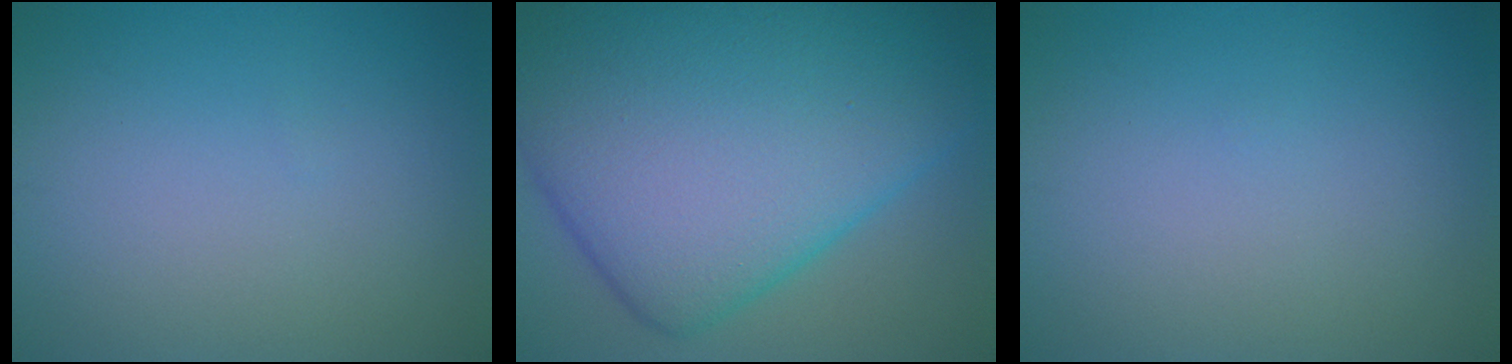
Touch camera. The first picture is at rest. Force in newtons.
{"total": 18.5, "press": 18.5, "slide": 0.0}
{"total": 0.0}